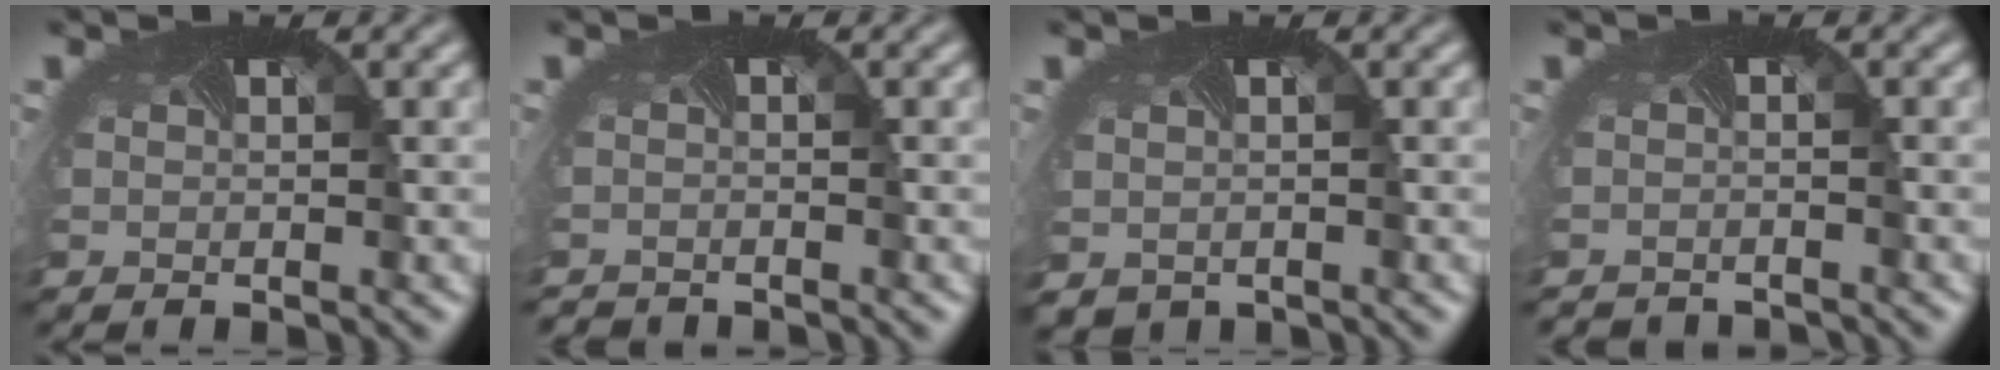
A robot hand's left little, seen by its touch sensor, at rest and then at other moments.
{"total": 2.0, "force": [-1.9, -0.1, -0.3], "torque": [-0.001, -0.016, -0.035]}
{"total": 1.6, "force": [-0.6, 1.3, 0.6], "torque": [-0.011, -0.007, -0.001]}
{"total": 3.0, "force": [-3.0, 0.1, 0.4], "torque": [-0.008, -0.021, -0.044]}